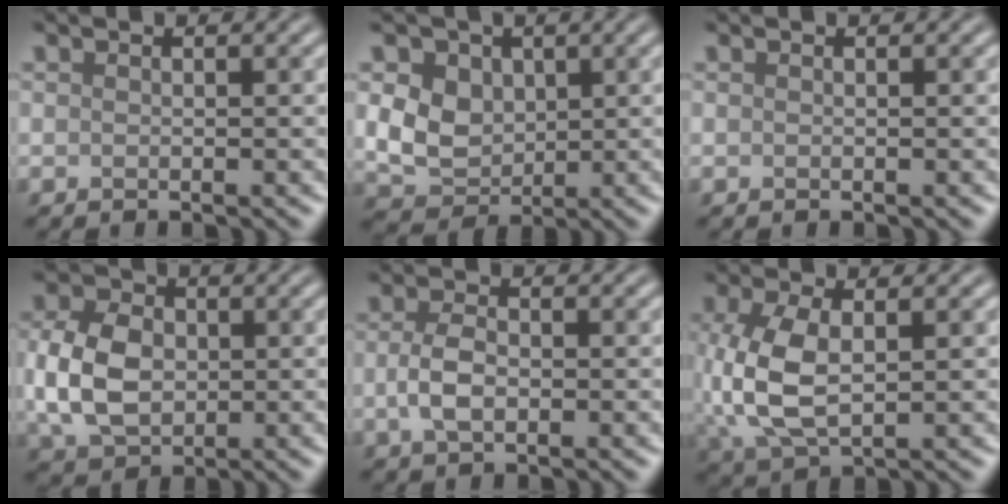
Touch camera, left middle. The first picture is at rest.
{"total": 5.6, "force": [1.1, 4.4, 3.4], "torque": [-0.079, 0.005, 0.020]}
{"total": 0.0}
{"total": 7.1, "force": [-0.1, 5.1, 4.9], "torque": [-0.119, 0.005, -0.008]}
{"total": 2.9, "force": [-0.4, 1.6, 2.4], "torque": [-0.056, 0.004, -0.009]}
{"total": 7.0, "force": [0.1, 3.9, 5.8], "torque": [-0.151, 0.000, 0.008]}